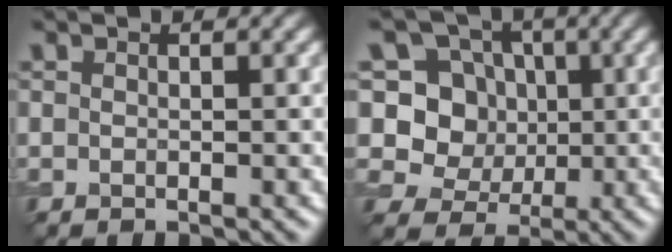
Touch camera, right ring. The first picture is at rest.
{"total": 7.7, "force": [1.5, 7.0, 2.8], "torque": [-0.054, 0.015, 0.018]}